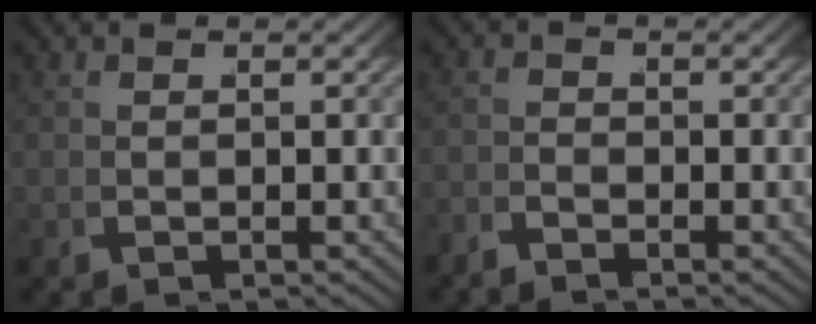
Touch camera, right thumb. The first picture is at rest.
{"total": 1.4, "force": [-1.4, -0.1, -0.2], "torque": [0.018, 0.001, -0.035]}